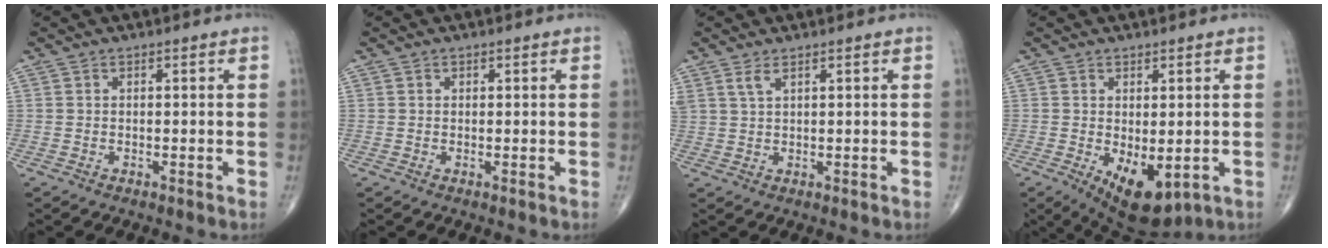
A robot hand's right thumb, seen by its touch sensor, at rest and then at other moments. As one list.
[{"total": 0.0}, {"total": 2.2, "force": [1.5, 0.7, 1.5], "torque": [-0.037, 0.000, 0.038]}, {"total": 9.2, "force": [-2.5, 4.5, 7.6], "torque": [-0.099, -0.011, -0.020]}]